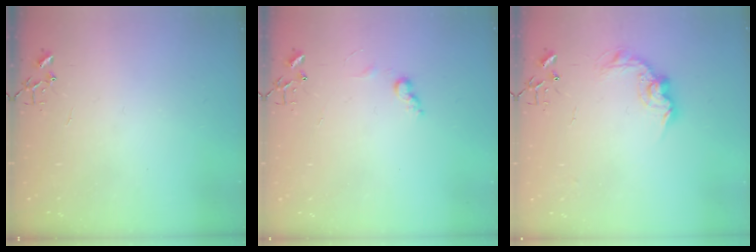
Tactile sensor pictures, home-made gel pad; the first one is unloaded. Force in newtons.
{"total": 6.5, "press": 6.5, "slide": 0.1}
{"total": 11.5, "press": 11.5, "slide": 0.5}